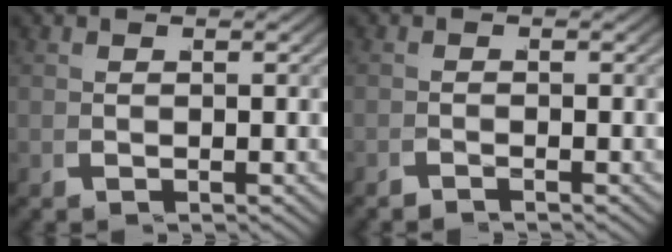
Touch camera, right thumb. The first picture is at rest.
{"total": 0.7, "force": [-0.6, -0.2, -0.3], "torque": [0.012, 0.001, -0.015]}